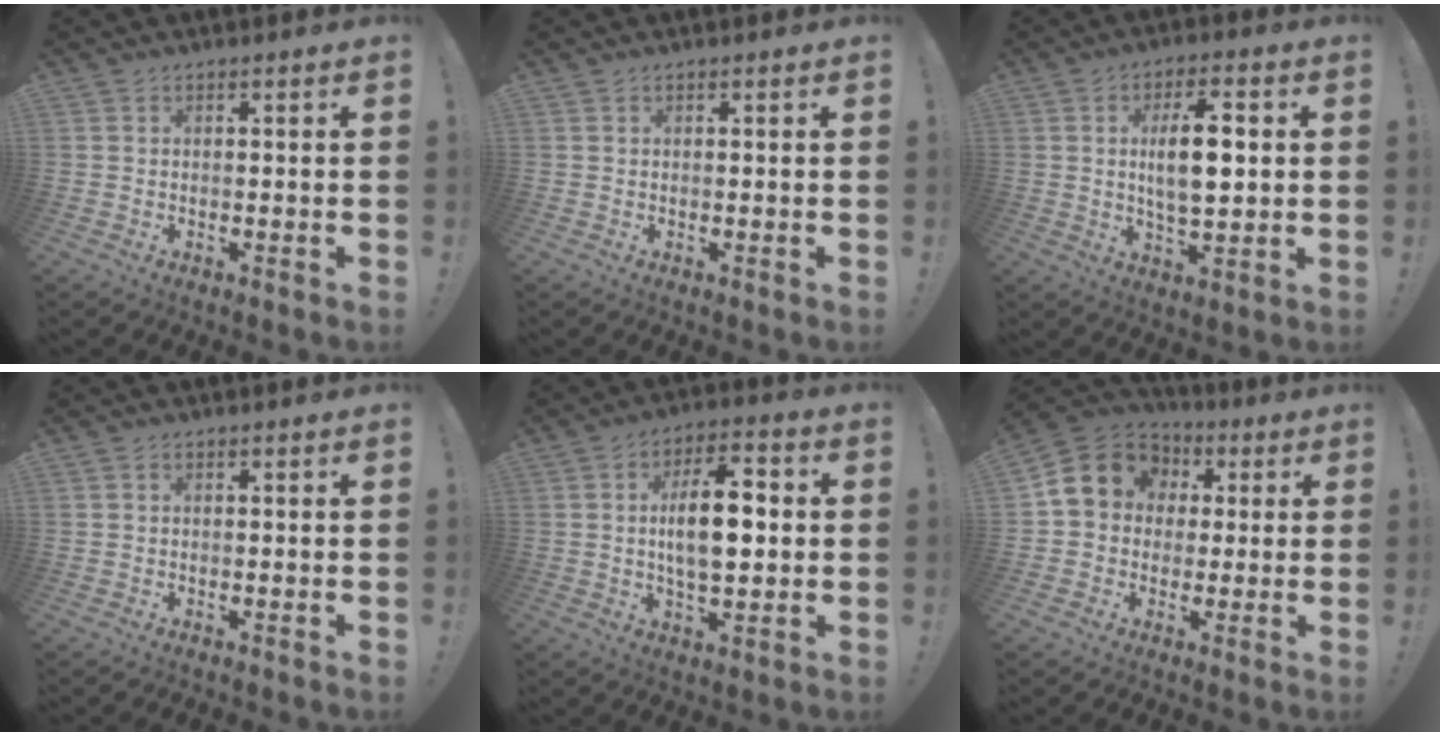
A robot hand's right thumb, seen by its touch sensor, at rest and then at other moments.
{"total": 0.0}
{"total": 11.3, "force": [1.8, 4.5, 10.2], "torque": [-0.168, -0.003, 0.025]}
{"total": 0.0}
{"total": 13.4, "force": [0.9, 6.4, 11.7], "torque": [-0.195, 0.003, 0.009]}
{"total": 13.0, "force": [2.9, 11.0, 6.3], "torque": [-0.095, 0.000, 0.060]}